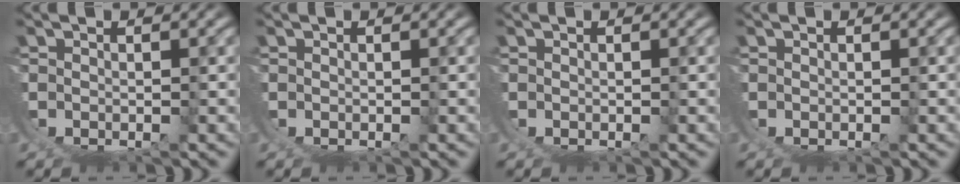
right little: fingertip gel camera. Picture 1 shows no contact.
{"total": 0.0}
{"total": 0.0}
{"total": 0.0}